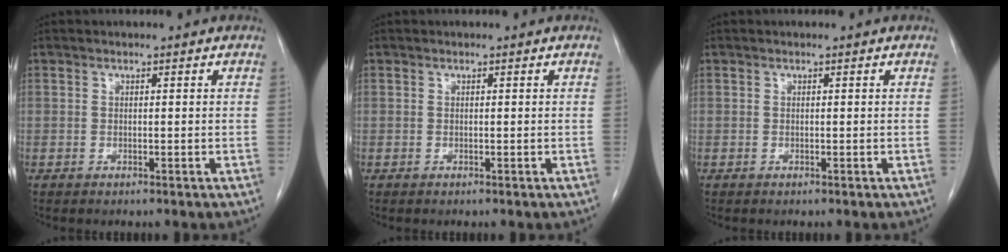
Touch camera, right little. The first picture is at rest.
{"total": 0.0}
{"total": 0.0}